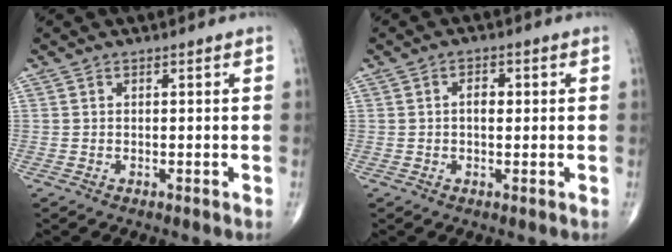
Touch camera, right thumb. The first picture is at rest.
{"total": 2.9, "force": [0.3, 1.6, 2.4], "torque": [-0.033, 0.005, 0.002]}